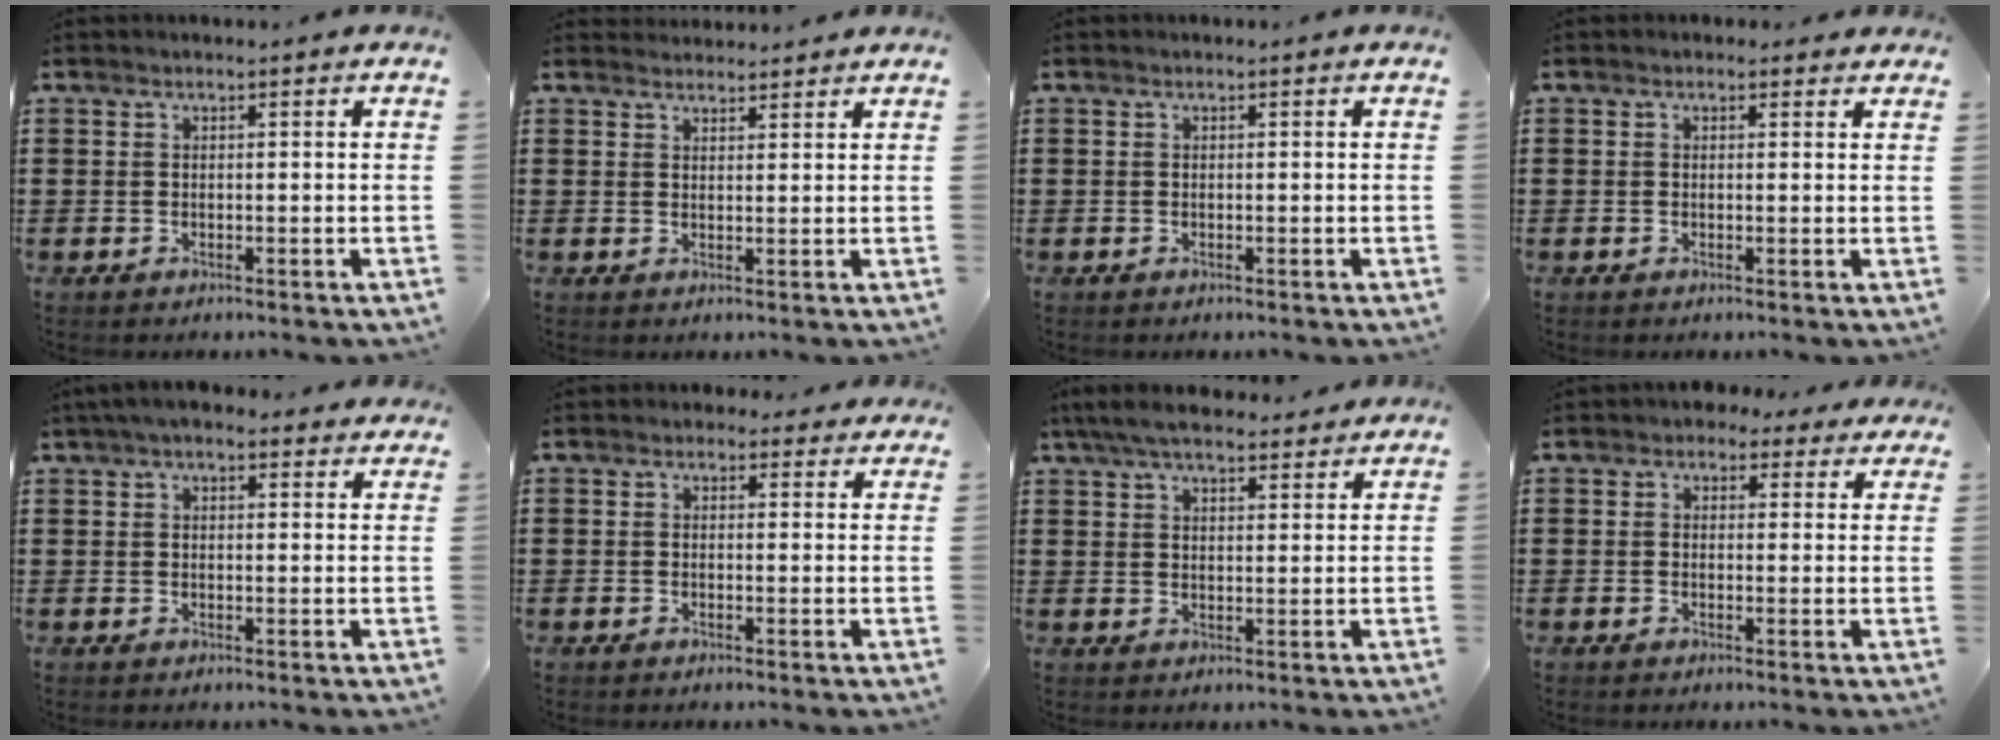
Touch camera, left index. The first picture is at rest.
{"total": 2.0, "force": [2.0, 0.4, -0.1], "torque": [-0.005, 0.000, 0.039]}
{"total": 0.0}
{"total": 1.0, "force": [0.5, 0.8, 0.2], "torque": [-0.008, 0.007, 0.009]}
{"total": 3.8, "force": [3.0, 1.2, 2.0], "torque": [-0.048, 0.003, 0.055]}
{"total": 1.7, "force": [1.0, 1.3, 0.3], "torque": [-0.005, 0.005, 0.017]}
{"total": 5.8, "force": [4.9, 1.5, 2.7], "torque": [-0.065, -0.004, 0.091]}
{"total": 2.2, "force": [1.4, 1.6, 0.6], "torque": [-0.012, 0.007, 0.024]}